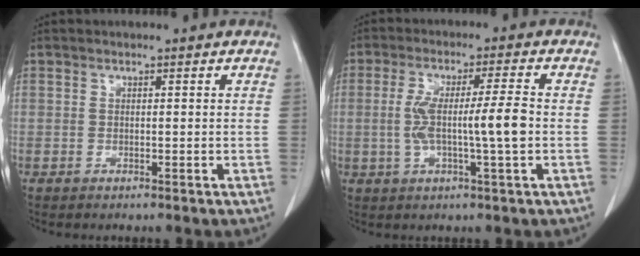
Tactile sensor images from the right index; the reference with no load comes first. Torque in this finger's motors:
{"motor_torque": [0.54, -0.12, 0.28, 0.11]}